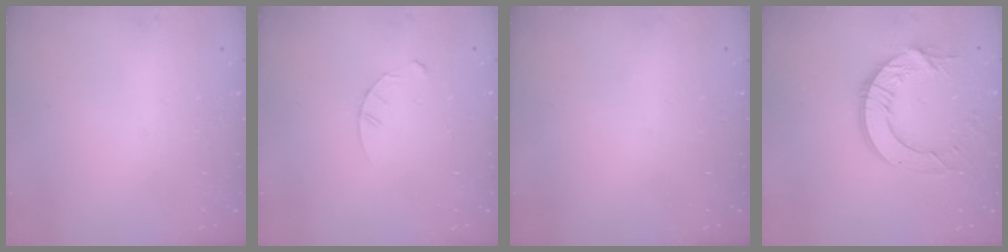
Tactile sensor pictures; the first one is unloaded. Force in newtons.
{"total": 3.4, "press": 3.4, "slide": 0.3}
{"total": 0.0}
{"total": 12.6, "press": 12.6, "slide": 1.1}